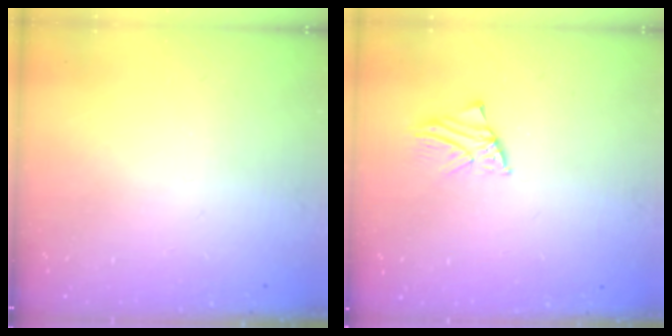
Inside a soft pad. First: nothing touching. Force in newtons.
{"total": 1.9, "press": 1.9, "slide": 0.0}